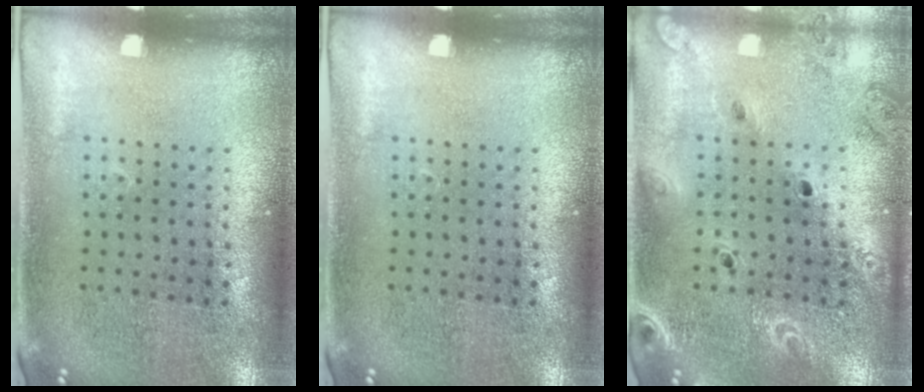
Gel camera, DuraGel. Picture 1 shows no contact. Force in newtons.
{"total": 0.0}
{"total": 2.0, "press": 1.9, "slide": 0.7}